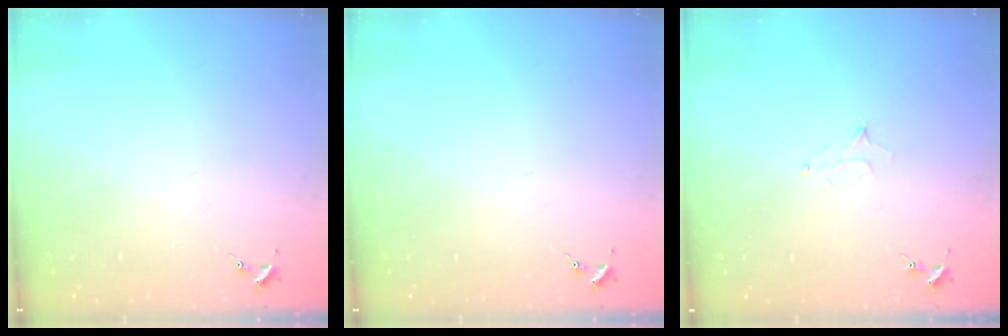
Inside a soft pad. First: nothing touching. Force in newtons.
{"total": 0.0}
{"total": 5.8, "press": 5.7, "slide": 0.6}